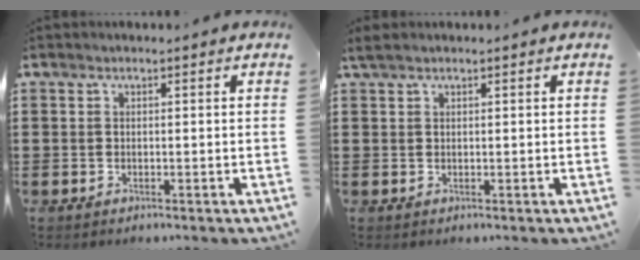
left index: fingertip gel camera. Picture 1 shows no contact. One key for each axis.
{"total": 1.1, "fx": 0.7, "fy": 0.3, "fz": 0.8, "tx": -0.017, "ty": 0.002, "tz": 0.013}